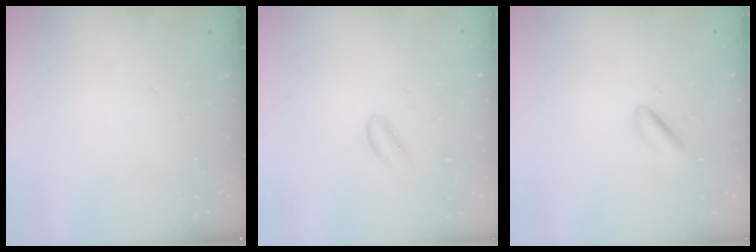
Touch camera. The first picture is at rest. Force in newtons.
{"total": 0.7, "press": 0.6, "slide": 0.4}
{"total": 2.6, "press": 2.5, "slide": 1.0}